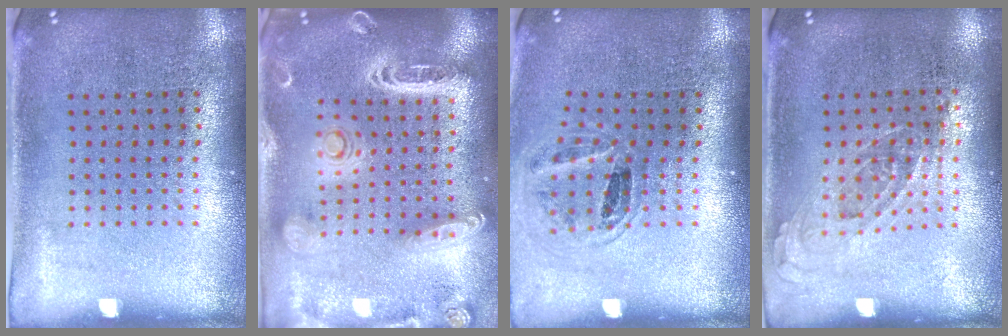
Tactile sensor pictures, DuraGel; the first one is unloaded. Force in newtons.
{"total": 2.8, "press": 2.4, "slide": 1.4}
{"total": 1.1, "press": 1.0, "slide": 0.3}
{"total": 0.8, "press": 0.8, "slide": 0.3}